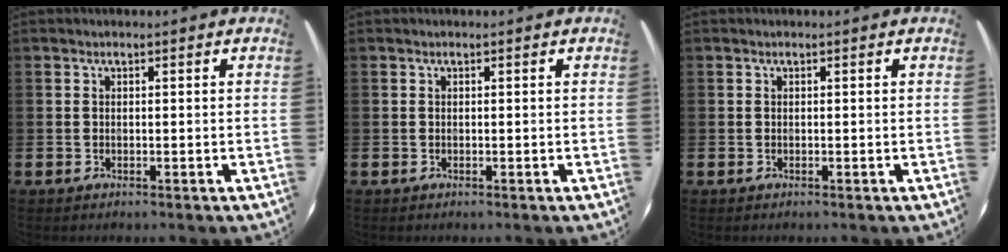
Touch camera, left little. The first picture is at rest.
{"total": 0.0}
{"total": 0.0}